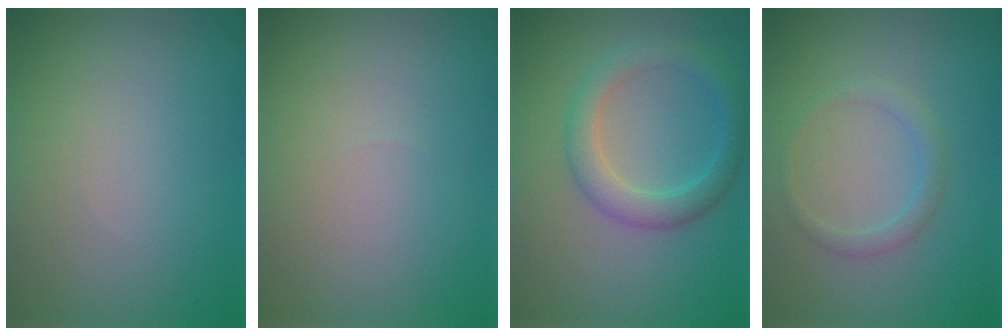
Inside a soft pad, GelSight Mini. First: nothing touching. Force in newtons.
{"total": 0.0}
{"total": 3.4, "press": 3.4, "slide": 0.1}
{"total": 1.6, "press": 1.6, "slide": 0.1}